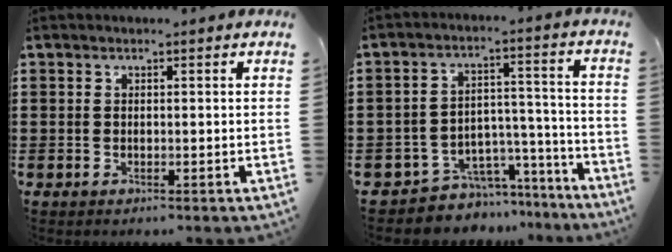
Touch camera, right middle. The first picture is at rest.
{"total": 6.2, "force": [-5.6, 2.7, 0.3], "torque": [-0.009, 0.021, -0.109]}